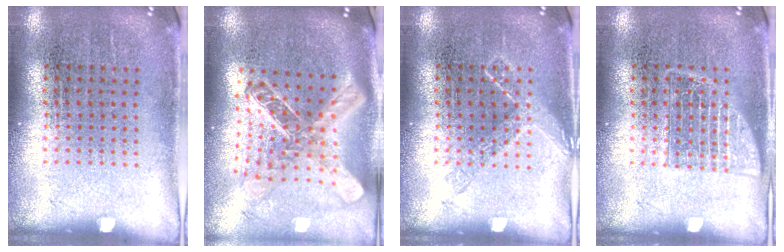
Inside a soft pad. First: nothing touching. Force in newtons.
{"total": 2.6, "press": 1.9, "slide": 1.7}
{"total": 1.8, "press": 1.8, "slide": 0.4}
{"total": 2.2, "press": 2.1, "slide": 0.5}